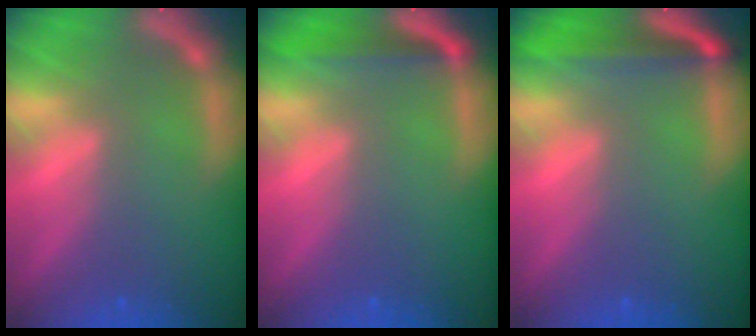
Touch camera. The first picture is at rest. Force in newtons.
{"total": 3.0}
{"total": 5.0}